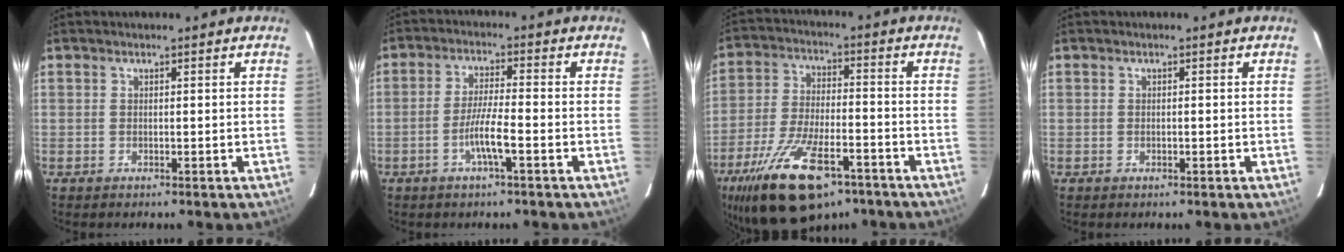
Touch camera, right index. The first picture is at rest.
{"total": 5.6, "force": [-2.2, 0.1, 5.2], "torque": [-0.100, -0.001, -0.044]}
{"total": 16.4, "force": [-10.4, 5.4, 11.6], "torque": [-0.233, -0.023, -0.180]}
{"total": 0.5, "force": [-0.2, 0.2, 0.5], "torque": [-0.011, -0.001, -0.001]}